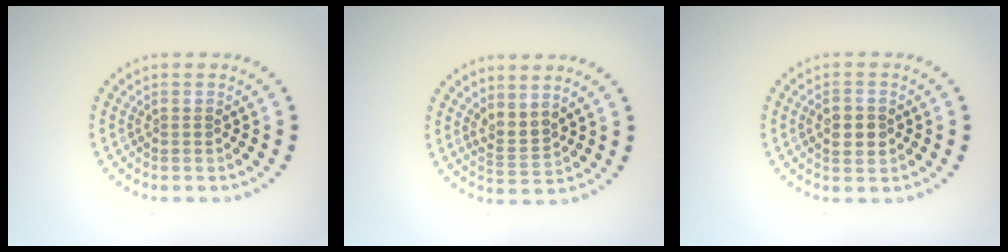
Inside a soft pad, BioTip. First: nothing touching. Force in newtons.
{"total": 2.0, "press": 1.5, "slide": 1.3}
{"total": 2.8, "press": 2.8, "slide": 0.0}